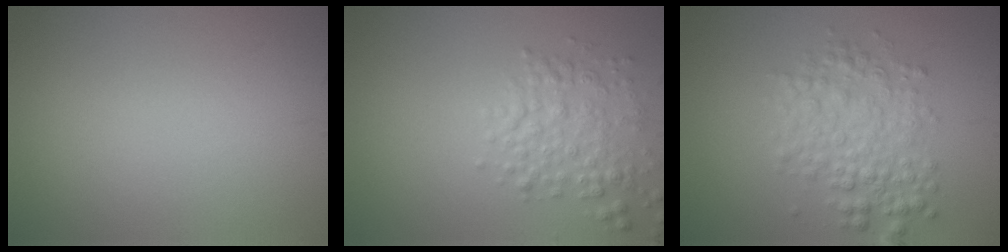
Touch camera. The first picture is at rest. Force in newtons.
{"total": 3.0, "press": 3.0, "slide": 0.2}
{"total": 4.2, "press": 4.2, "slide": 0.1}